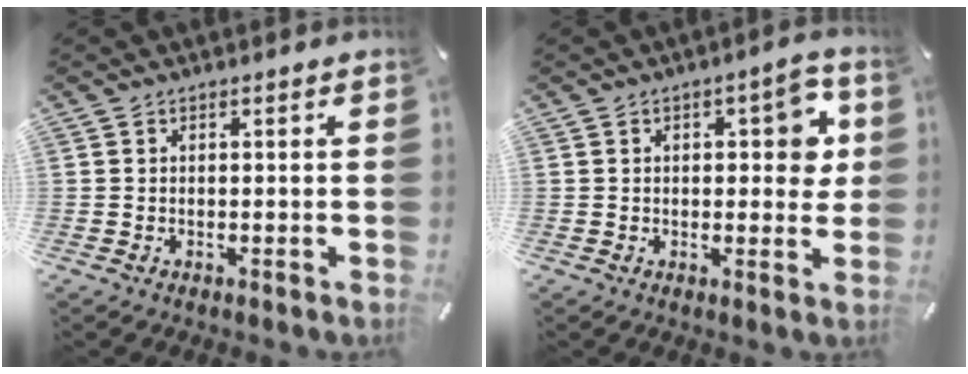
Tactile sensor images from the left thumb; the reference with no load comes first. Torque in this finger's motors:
{"motor_torque": [0.09, -0.02, 0.37, 0.24, 0.03]}